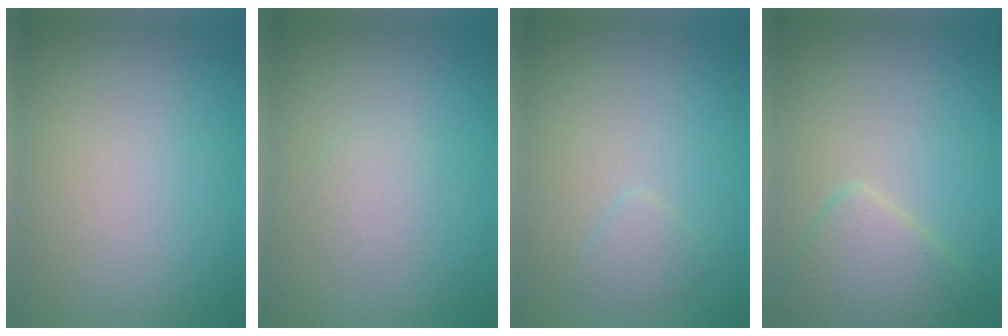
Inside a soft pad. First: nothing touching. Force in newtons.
{"total": 1.2, "press": 1.2, "slide": 0.0}
{"total": 1.2, "press": 1.2, "slide": 0.1}
{"total": 3.4, "press": 3.4, "slide": 0.2}